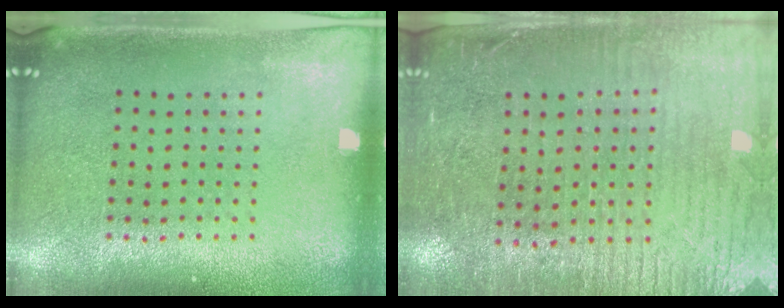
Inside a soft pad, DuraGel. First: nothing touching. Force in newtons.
{"total": 3.4, "press": 3.0, "slide": 1.5}